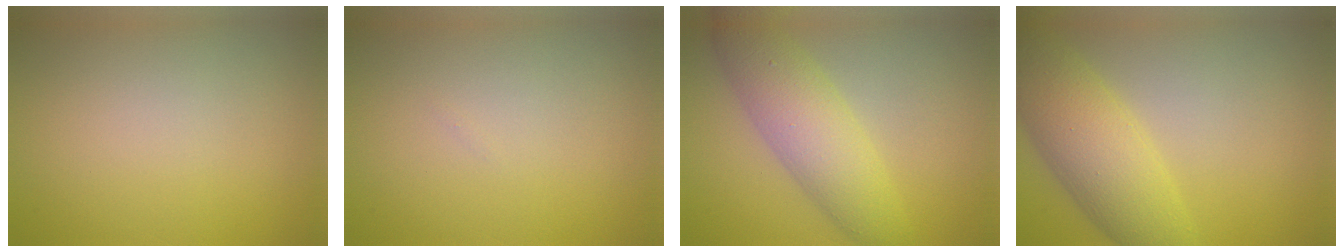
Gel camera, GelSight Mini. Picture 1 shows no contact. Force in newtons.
{"total": 0.0}
{"total": 5.8, "press": 5.8, "slide": 0.2}
{"total": 6.9, "press": 6.9, "slide": 0.2}